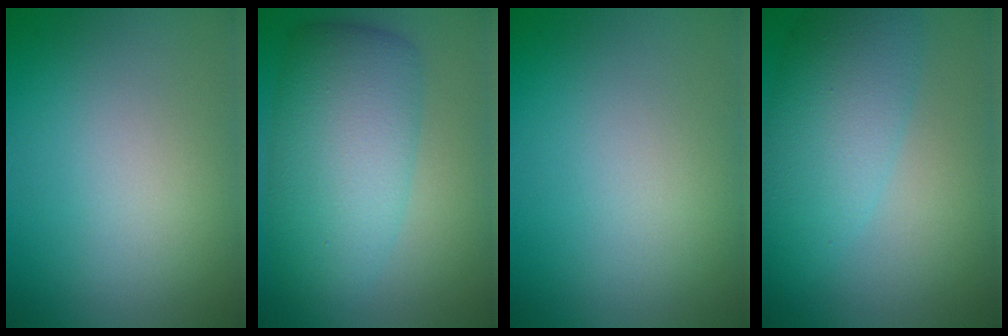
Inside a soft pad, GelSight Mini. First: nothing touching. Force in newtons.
{"total": 7.7, "press": 7.7, "slide": 0.1}
{"total": 0.0}
{"total": 6.1, "press": 6.1, "slide": 0.1}